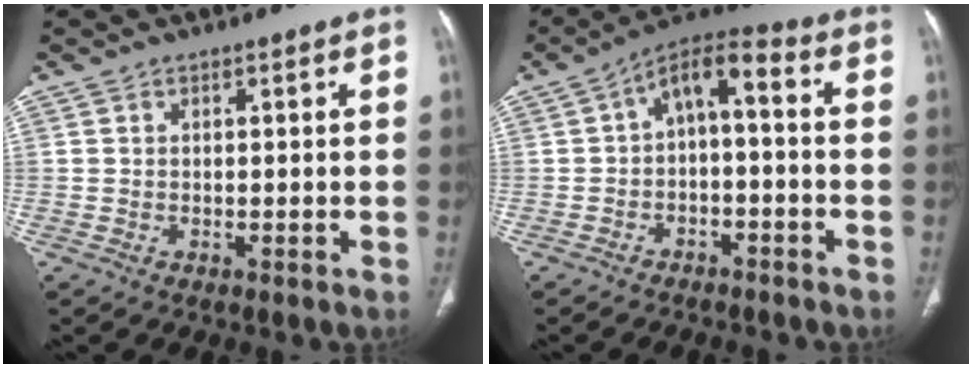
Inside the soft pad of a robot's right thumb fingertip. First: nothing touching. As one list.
[{"total": 8.7, "force": [-1.5, 4.5, 7.3], "torque": [-0.107, 0.056, -0.031]}]